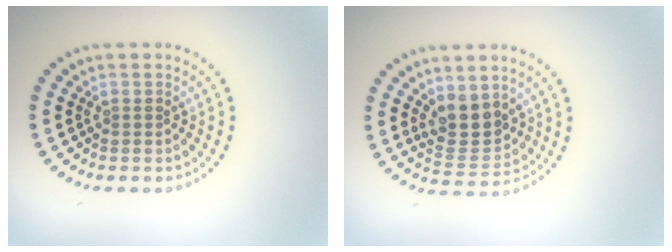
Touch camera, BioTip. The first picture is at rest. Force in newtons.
{"total": 3.5, "press": 3.1, "slide": 1.5}